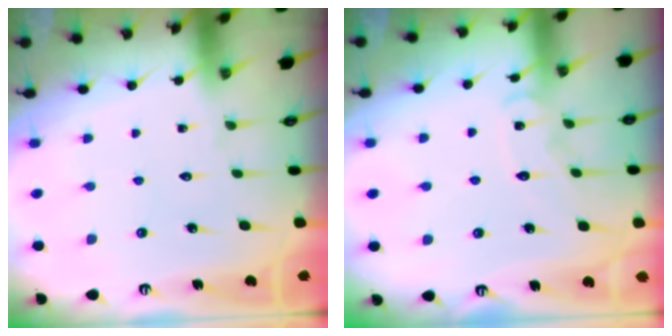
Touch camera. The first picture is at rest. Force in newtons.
{"total": 8.1, "press": 8.1, "slide": 0.6}